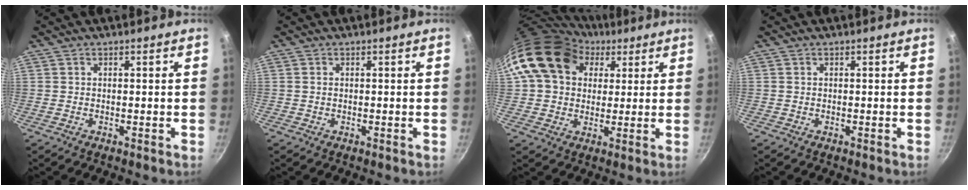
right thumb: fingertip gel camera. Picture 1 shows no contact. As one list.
[{"total": 0.0}, {"total": 16.3, "force": [6.6, 12.3, 8.4], "torque": [-0.124, 0.008, 0.107]}, {"total": 0.0}]